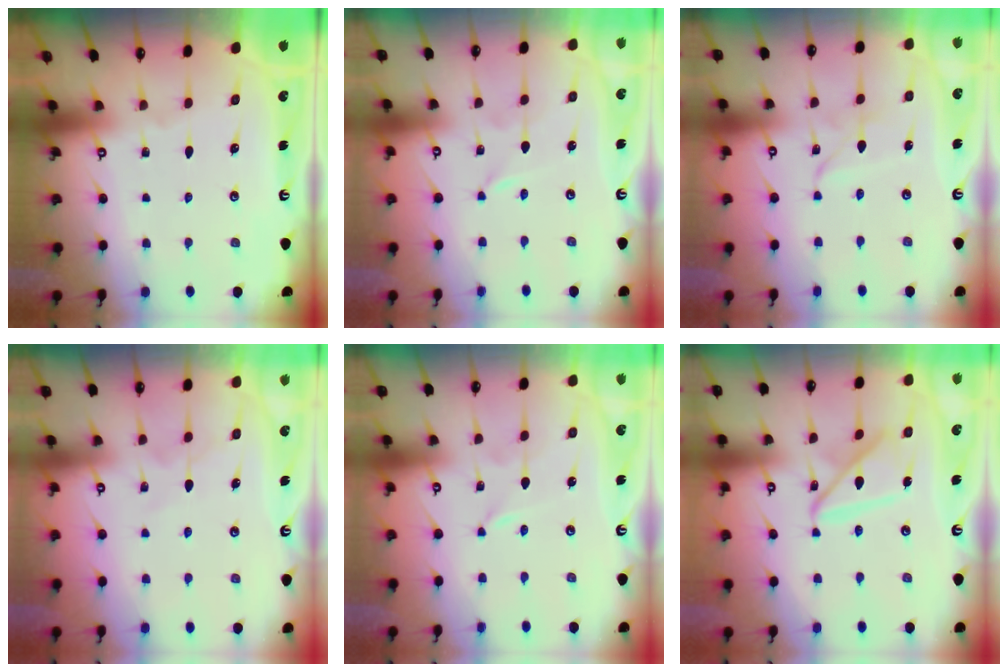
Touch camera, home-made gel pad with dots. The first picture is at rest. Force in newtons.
{"total": 0.0}
{"total": 2.6, "press": 2.6, "slide": 0.1}
{"total": 5.3, "press": 5.2, "slide": 0.7}
{"total": 0.0}
{"total": 12.5, "press": 12.5, "slide": 1.1}